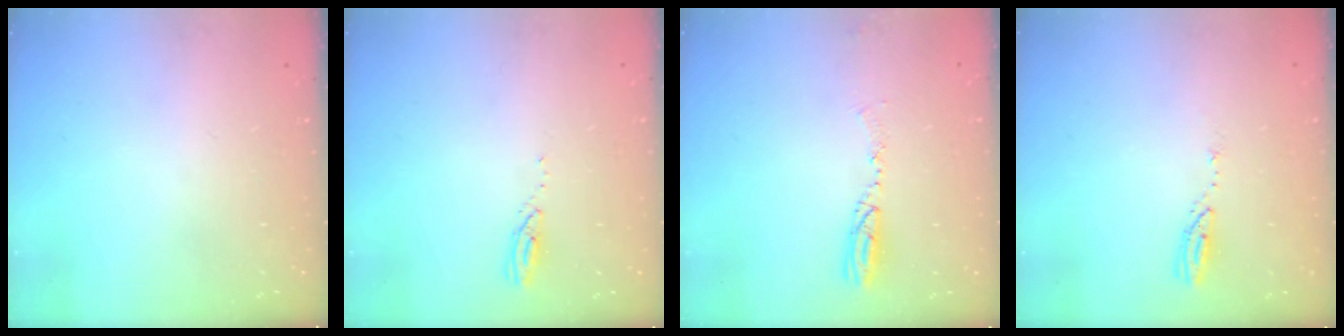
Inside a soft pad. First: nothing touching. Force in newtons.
{"total": 3.0, "press": 3.0, "slide": 0.1}
{"total": 5.0, "press": 4.9, "slide": 0.9}
{"total": 4.1, "press": 4.1, "slide": 0.3}